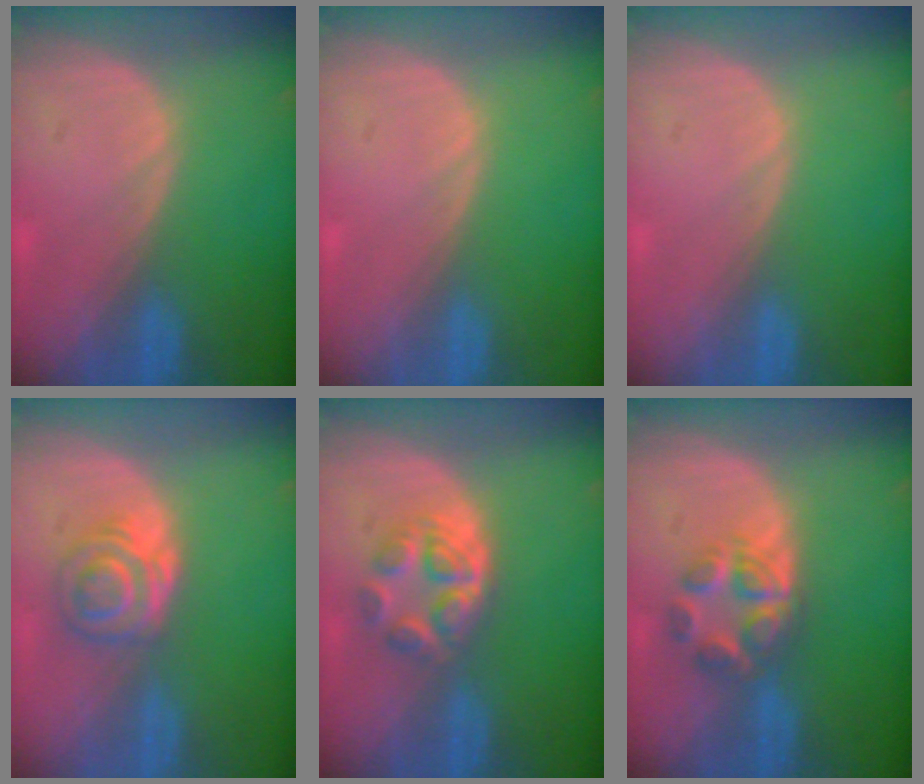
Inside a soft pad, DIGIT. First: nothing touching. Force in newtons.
{"total": 0.0}
{"total": 0.0}
{"total": 5.5, "press": 4.9, "slide": 2.6}
{"total": 6.0, "press": 5.2, "slide": 2.9}
{"total": 6.0, "press": 5.5, "slide": 2.2}